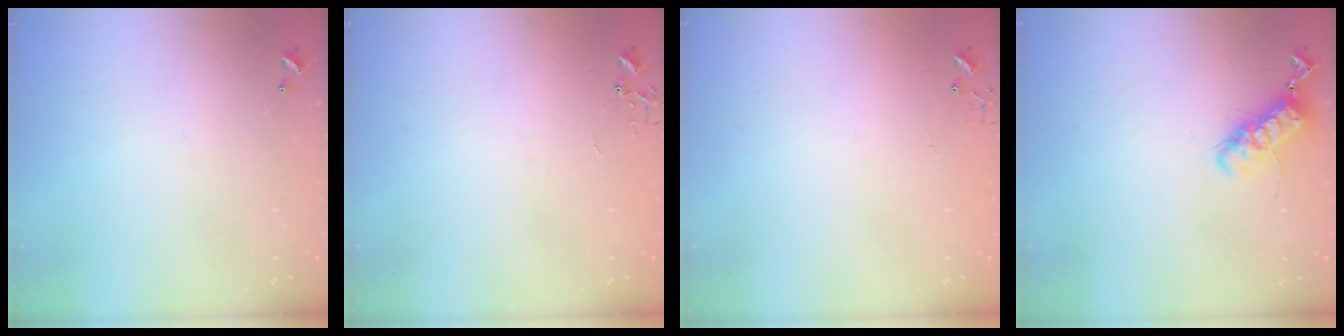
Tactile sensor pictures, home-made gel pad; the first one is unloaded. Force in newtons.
{"total": 0.0}
{"total": 3.8, "press": 3.8, "slide": 0.5}
{"total": 12.7, "press": 12.6, "slide": 1.6}